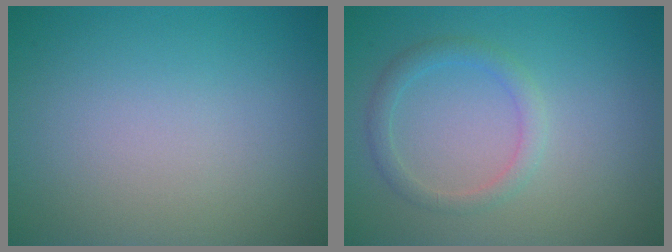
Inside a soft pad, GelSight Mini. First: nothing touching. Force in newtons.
{"total": 1.9, "press": 1.9, "slide": 0.1}